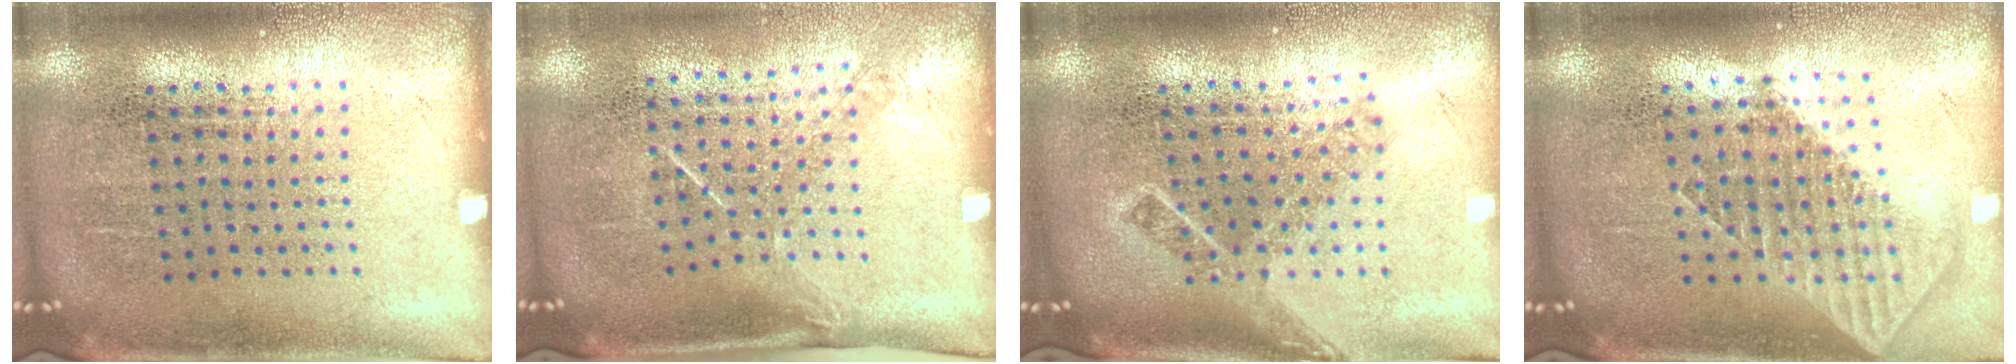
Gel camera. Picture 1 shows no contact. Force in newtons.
{"total": 1.4, "press": 1.0, "slide": 1.1}
{"total": 1.9, "press": 1.3, "slide": 1.4}
{"total": 1.9, "press": 1.5, "slide": 1.1}